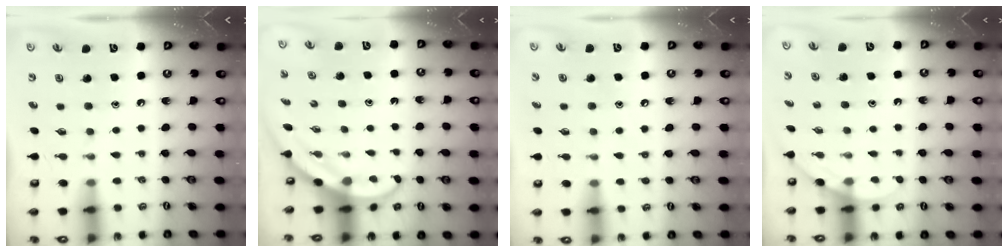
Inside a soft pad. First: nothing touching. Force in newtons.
{"total": 3.0, "press": 3.0, "slide": 0.1}
{"total": 4.6, "press": 4.5, "slide": 0.5}
{"total": 2.6, "press": 2.6, "slide": 0.2}